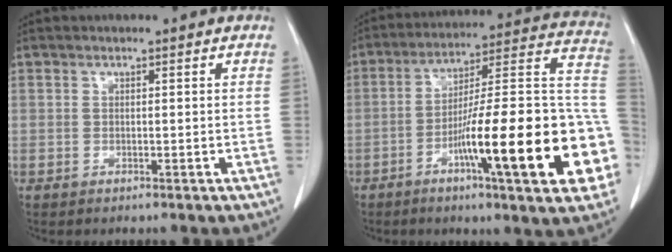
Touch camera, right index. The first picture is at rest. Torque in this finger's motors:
{"motor_torque": [1.49, -0.64, 1.05, 0.21]}